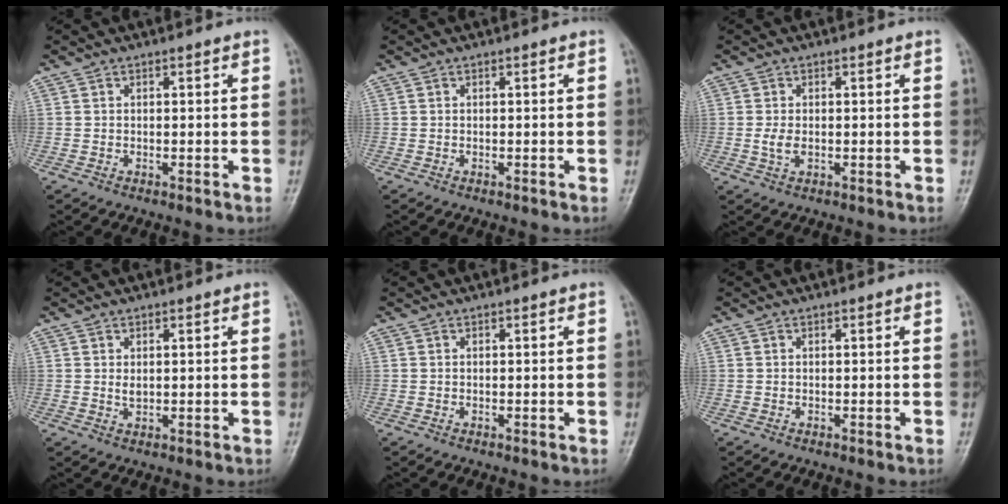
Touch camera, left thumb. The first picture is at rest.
{"total": 0.0}
{"total": 2.4, "force": [-0.2, 1.3, 2.0], "torque": [-0.046, 0.001, -0.004]}
{"total": 1.4, "force": [0.4, 0.8, 1.2], "torque": [-0.018, 0.000, 0.011]}
{"total": 0.0}
{"total": 0.0}